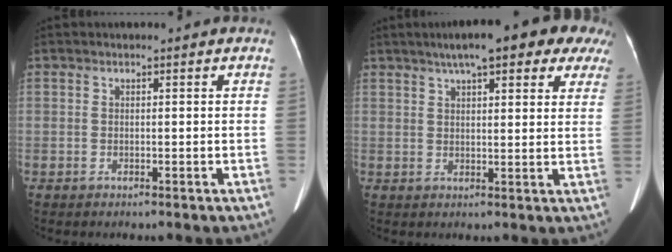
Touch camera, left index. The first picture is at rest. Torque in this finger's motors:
{"motor_torque": [1.07, -1.07, 0.50, 0.14]}